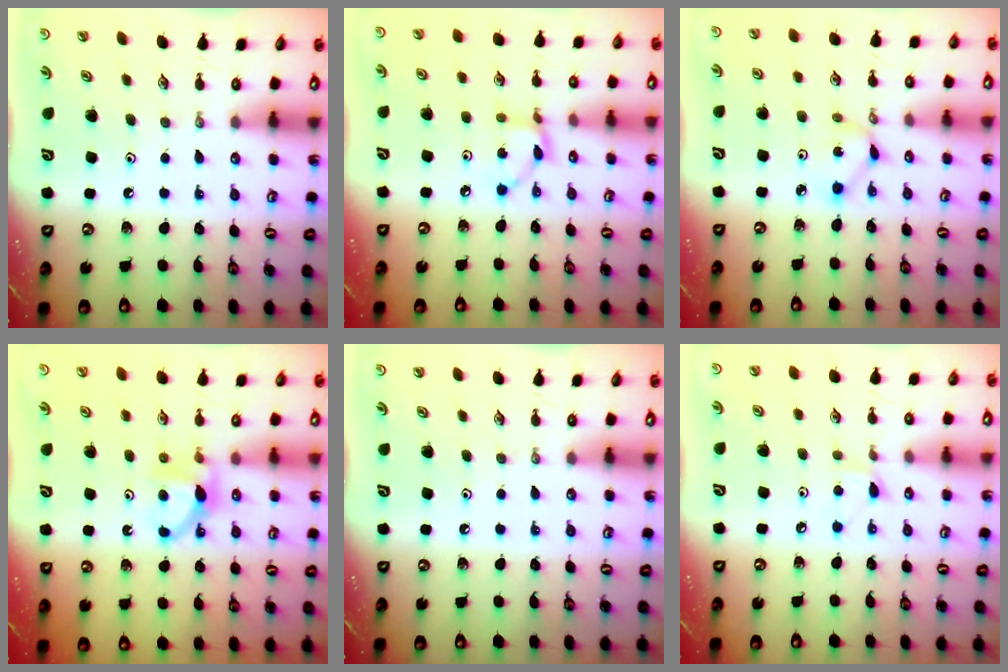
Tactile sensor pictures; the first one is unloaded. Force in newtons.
{"total": 4.7, "press": 4.7, "slide": 0.3}
{"total": 2.3, "press": 2.3, "slide": 0.1}
{"total": 6.3, "press": 6.3, "slide": 0.7}
{"total": 0.0}
{"total": 4.4, "press": 4.3, "slide": 0.6}